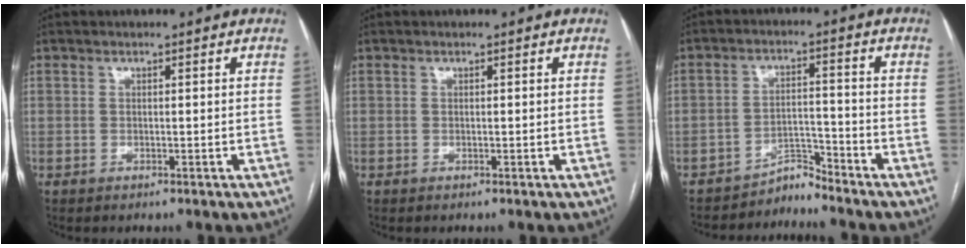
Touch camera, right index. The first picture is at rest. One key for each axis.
{"total": 0.0}
{"total": 3.6, "fx": -3.5, "fy": 0.1, "fz": -0.8, "tx": 0.025, "ty": 0.009, "tz": -0.056}